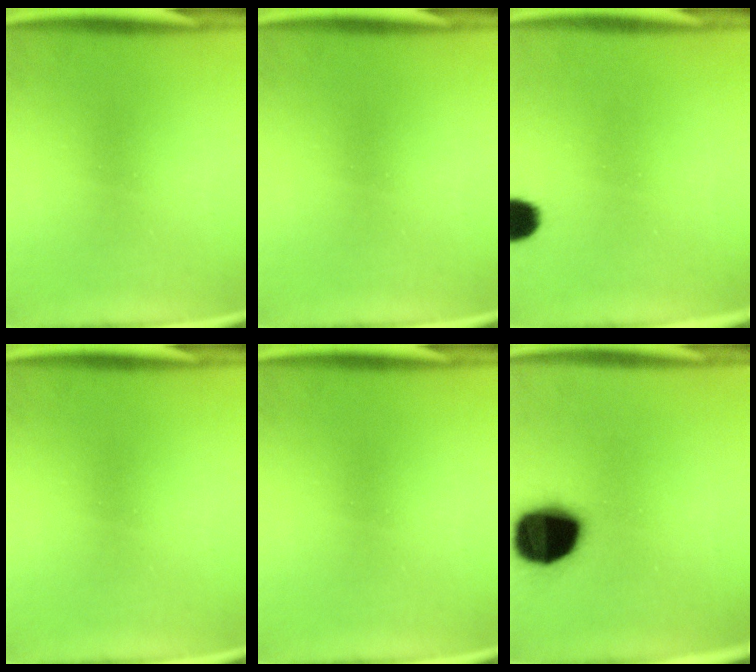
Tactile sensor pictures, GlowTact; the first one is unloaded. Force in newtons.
{"total": 0.0}
{"total": 5.5}
{"total": 0.0}
{"total": 0.0}
{"total": 19.4}